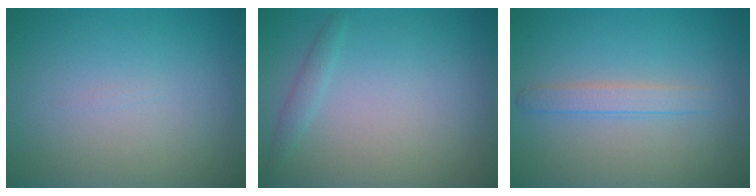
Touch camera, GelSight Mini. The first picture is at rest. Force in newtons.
{"total": 1.0, "press": 1.0, "slide": 0.1}
{"total": 1.8, "press": 1.8, "slide": 0.1}